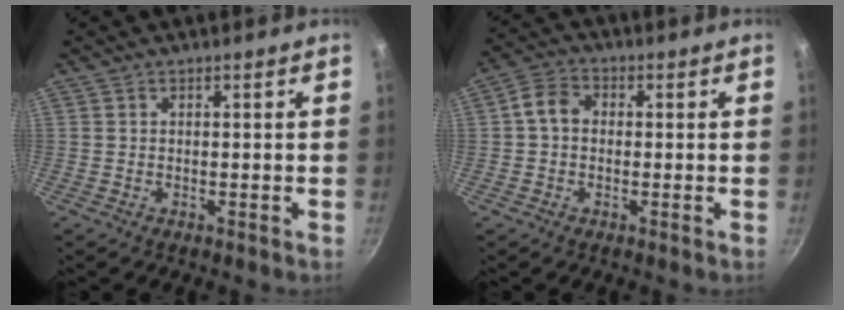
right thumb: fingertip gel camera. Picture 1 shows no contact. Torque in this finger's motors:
{"motor_torque": [-0.04, 0.06, 0.30, -0.29, 0.01]}